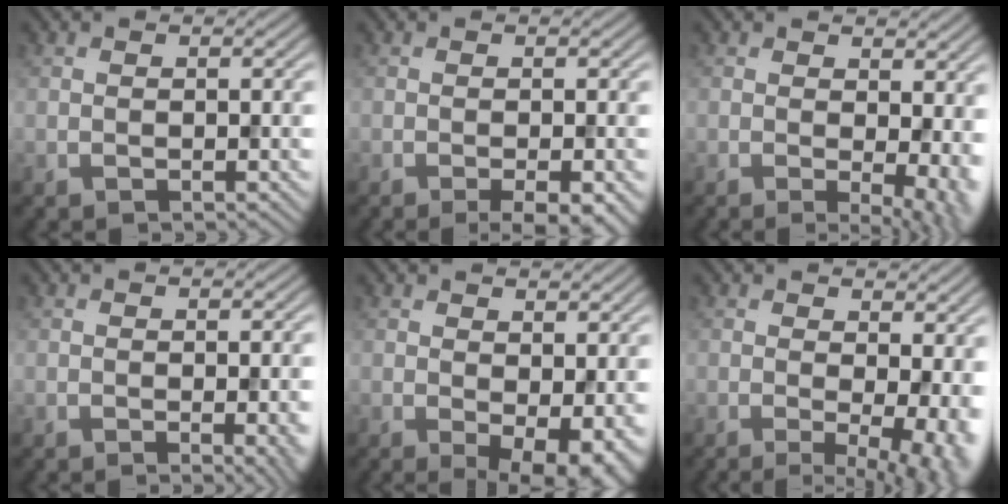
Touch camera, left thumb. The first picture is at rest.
{"total": 3.3, "force": [-1.7, 0.5, 2.8], "torque": [-0.041, 0.003, -0.025]}
{"total": 6.7, "force": [0.5, 2.5, 6.3], "torque": [-0.086, -0.009, 0.012]}
{"total": 2.9, "force": [-0.6, 0.6, 2.8], "torque": [-0.035, -0.003, -0.009]}
{"total": 5.9, "force": [-0.4, 2.7, 5.2], "torque": [-0.076, -0.014, 0.006]}
{"total": 9.0, "force": [-0.5, 3.0, 8.4], "torque": [-0.106, -0.004, 0.001]}